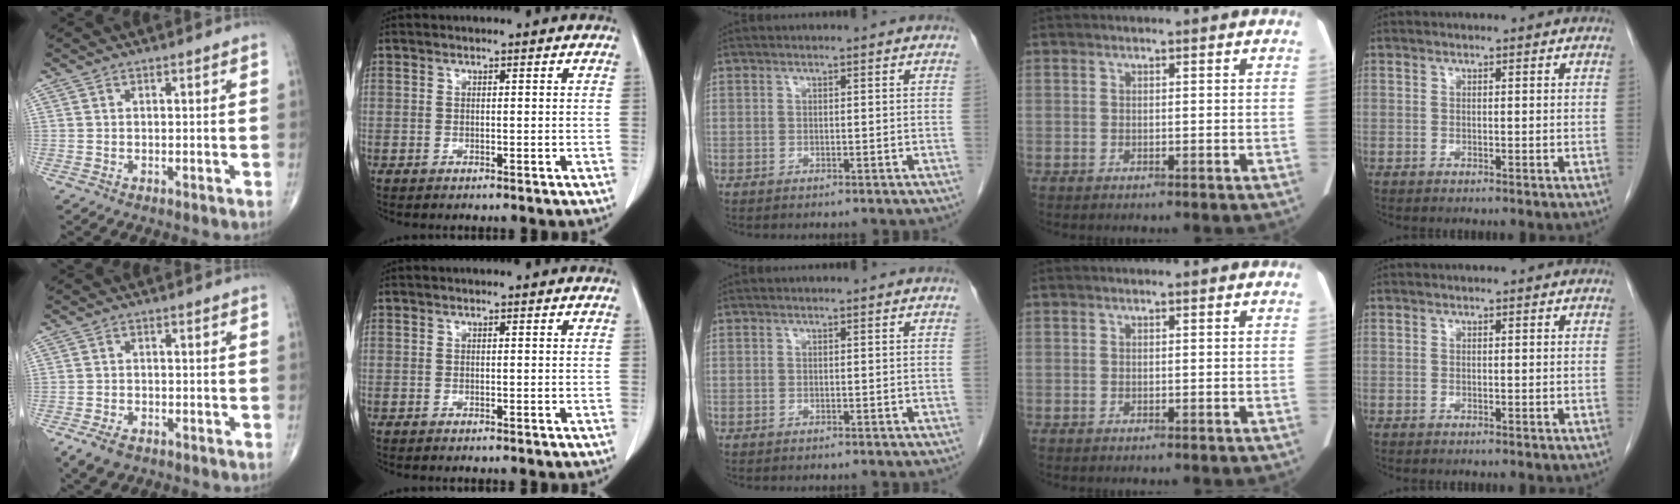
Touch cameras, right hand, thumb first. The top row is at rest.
{"thumb": {"total": 4.5, "force": [-2.8, 2.5, 2.4], "torque": [-0.046, 0.003, -0.046]}}